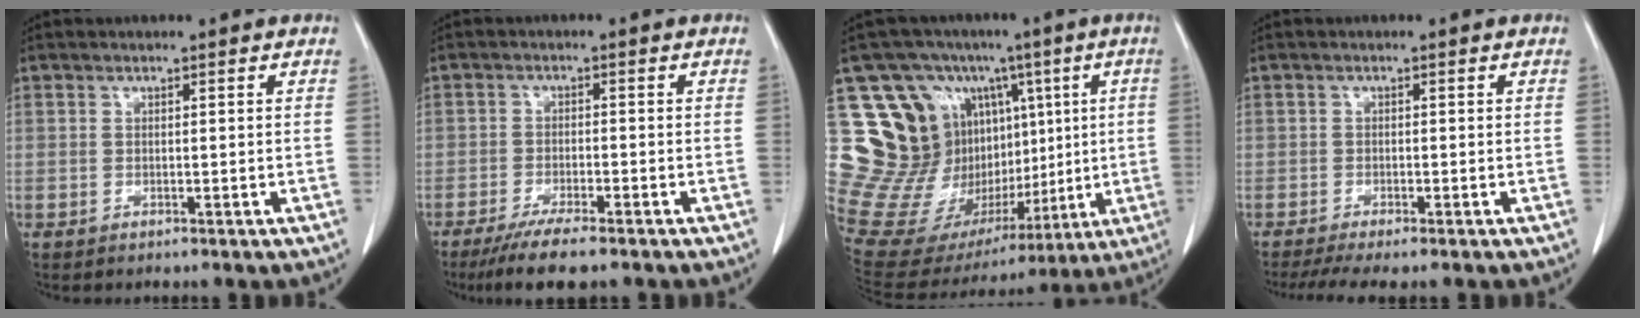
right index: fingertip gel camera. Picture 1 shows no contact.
{"total": 6.7, "force": [-5.1, 0.8, 4.3], "torque": [-0.069, -0.015, -0.082]}
{"total": 24.3, "force": [5.0, 19.2, 14.0], "torque": [-0.248, 0.089, 0.124]}
{"total": 4.7, "force": [-3.7, 0.7, 2.8], "torque": [-0.049, -0.011, -0.062]}